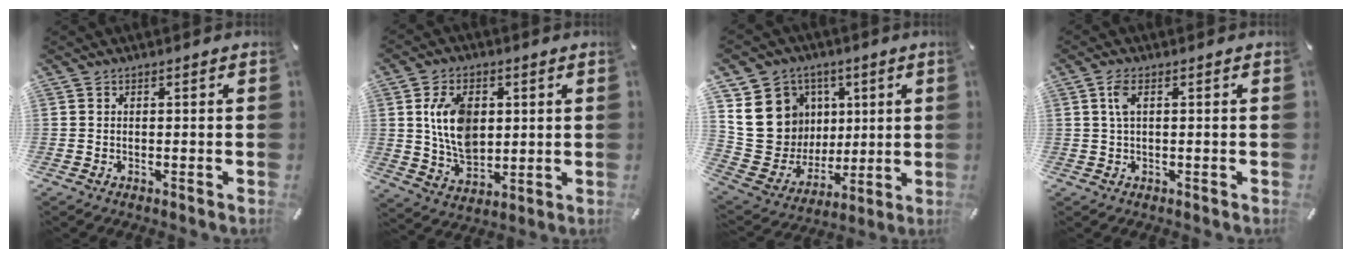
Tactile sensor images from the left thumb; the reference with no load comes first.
{"total": 11.5, "force": [2.6, 8.0, 7.8], "torque": [-0.168, 0.005, 0.049]}
{"total": 17.1, "force": [4.7, 15.8, 4.8], "torque": [-0.071, -0.033, 0.113]}
{"total": 3.2, "force": [0.9, 1.0, 3.0], "torque": [-0.070, 0.004, 0.011]}